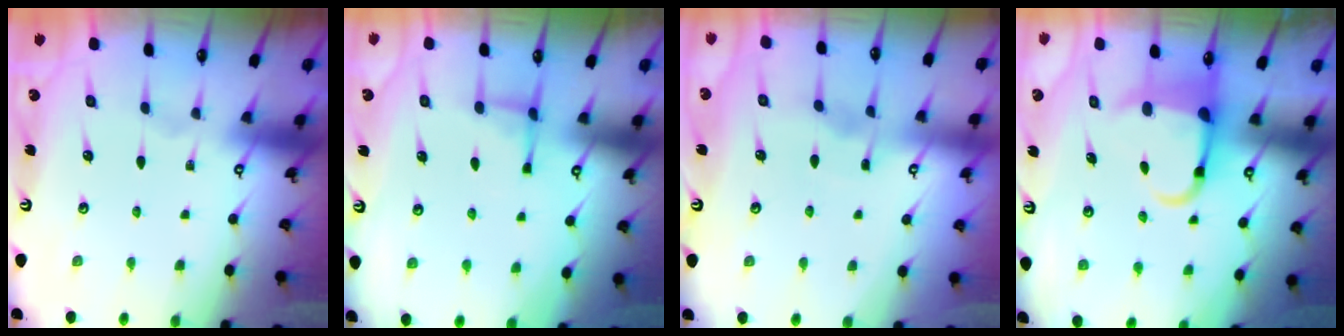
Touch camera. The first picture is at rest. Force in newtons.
{"total": 3.0, "press": 3.0, "slide": 0.7}
{"total": 3.5, "press": 3.5, "slide": 0.5}
{"total": 5.3, "press": 5.1, "slide": 1.2}